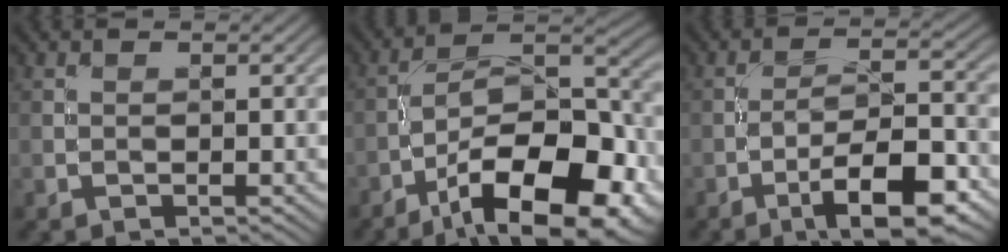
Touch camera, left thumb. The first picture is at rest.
{"total": 17.0, "force": [-9.3, 6.9, 12.4], "torque": [-0.184, -0.005, -0.153]}
{"total": 10.4, "force": [-5.9, 2.9, 8.0], "torque": [-0.125, 0.005, -0.097]}